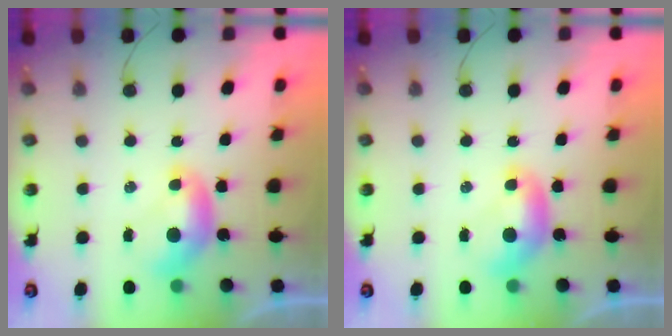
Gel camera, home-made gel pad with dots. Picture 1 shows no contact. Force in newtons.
{"total": 0.0}